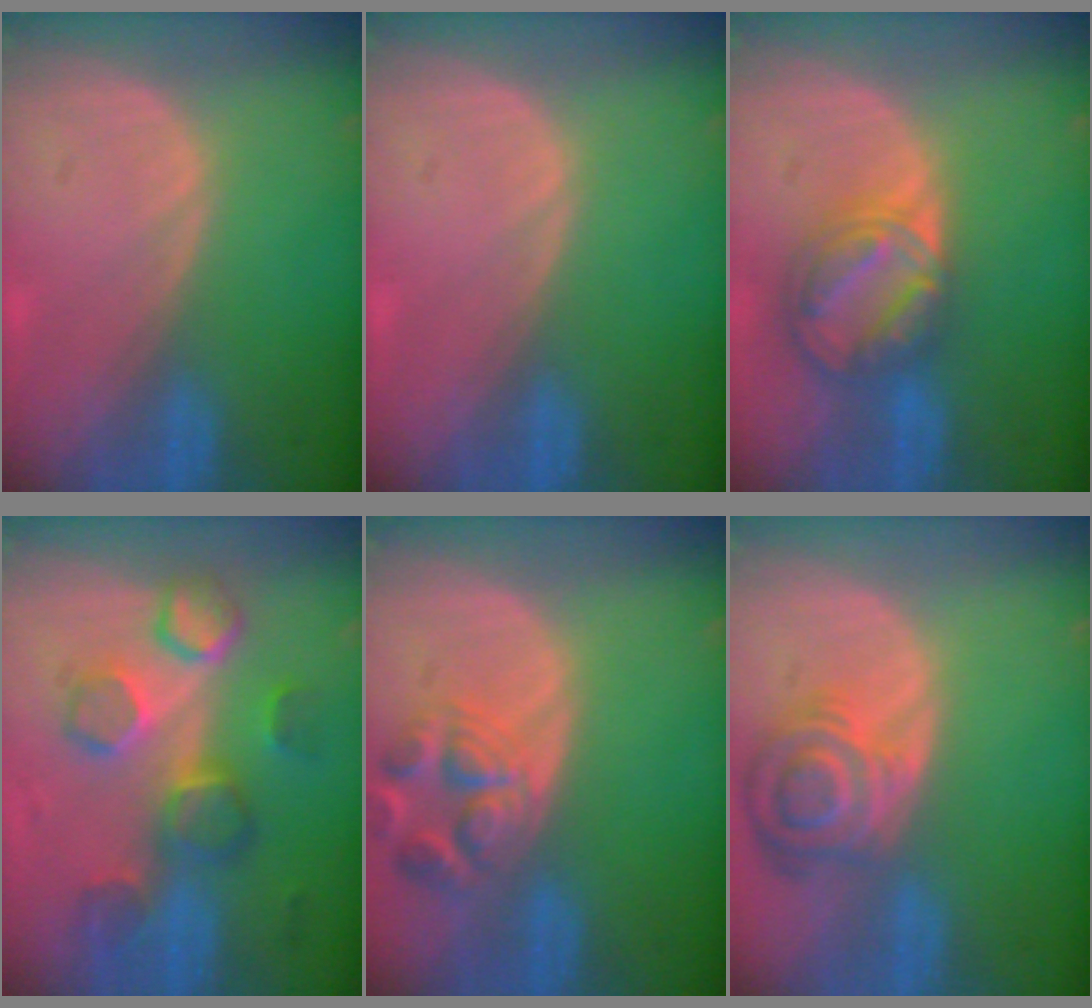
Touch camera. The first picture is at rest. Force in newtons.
{"total": 0.0}
{"total": 8.5, "press": 7.1, "slide": 4.7}
{"total": 8.7, "press": 8.4, "slide": 2.0}
{"total": 6.9, "press": 6.3, "slide": 2.8}
{"total": 8.2, "press": 7.3, "slide": 3.8}